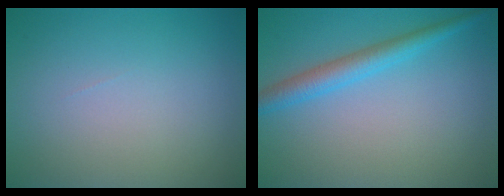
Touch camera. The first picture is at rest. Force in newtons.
{"total": 3.0, "press": 3.0, "slide": 0.1}